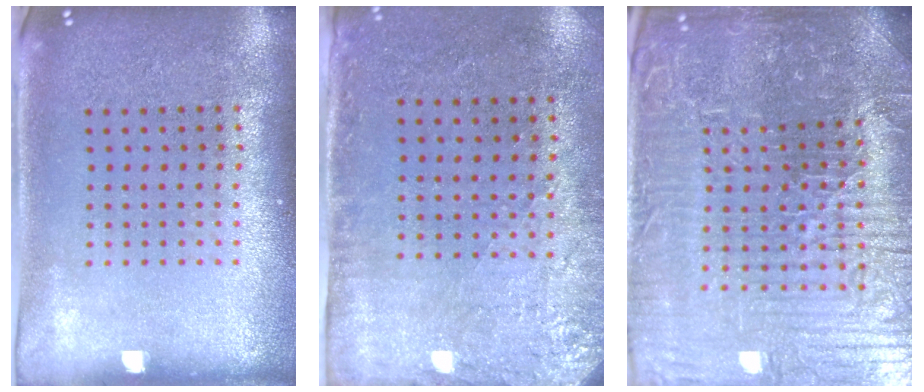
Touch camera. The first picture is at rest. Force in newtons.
{"total": 2.9, "press": 2.3, "slide": 1.7}
{"total": 6.3, "press": 5.8, "slide": 2.2}